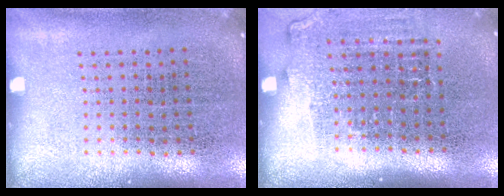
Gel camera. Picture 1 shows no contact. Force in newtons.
{"total": 1.3, "press": 1.1, "slide": 0.6}